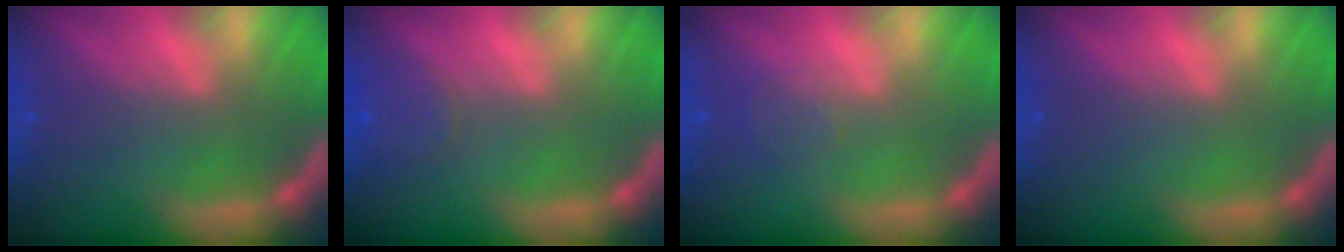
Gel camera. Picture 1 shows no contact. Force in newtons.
{"total": 2.4}
{"total": 1.5}
{"total": 0.0}